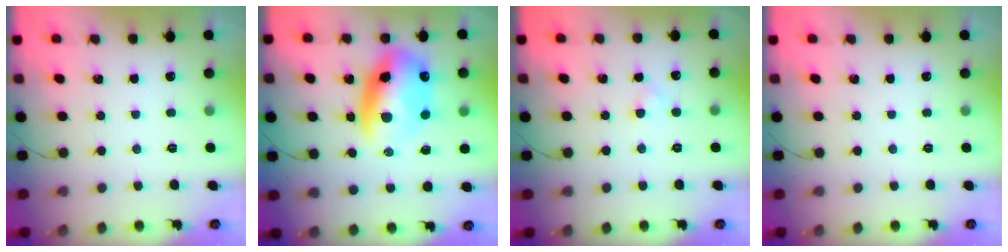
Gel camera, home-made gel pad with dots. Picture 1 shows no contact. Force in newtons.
{"total": 13.9, "press": 13.5, "slide": 3.4}
{"total": 1.7, "press": 1.5, "slide": 0.9}
{"total": 0.0}